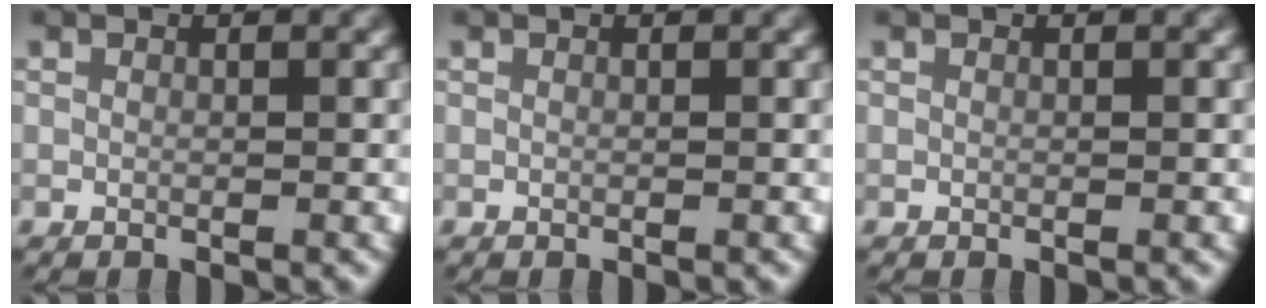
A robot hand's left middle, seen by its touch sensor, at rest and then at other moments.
{"total": 0.0}
{"total": 0.0}